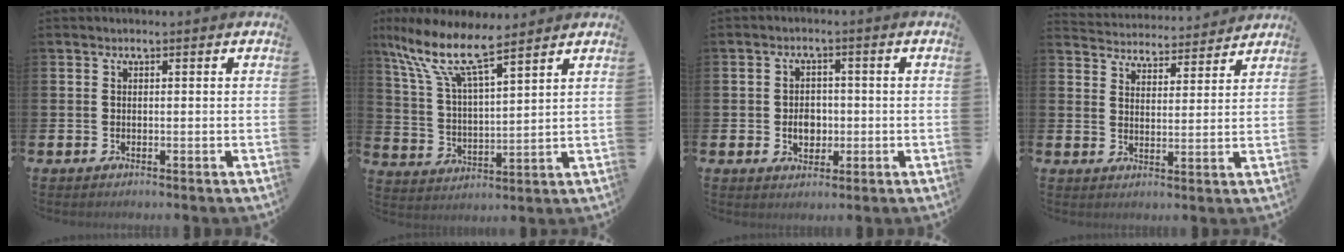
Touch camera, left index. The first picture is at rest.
{"total": 10.7, "force": [8.6, 2.5, 5.9], "torque": [-0.153, -0.036, 0.149]}
{"total": 3.5, "force": [-0.4, 2.8, 2.1], "torque": [-0.027, -0.001, -0.015]}
{"total": 4.7, "force": [4.6, 0.7, -0.3], "torque": [-0.010, -0.041, 0.080]}